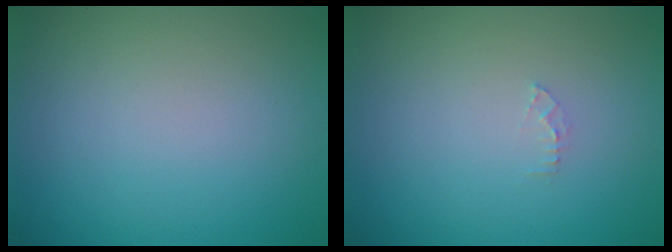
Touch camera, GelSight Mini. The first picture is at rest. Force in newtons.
{"total": 0.7, "press": 0.7, "slide": 0.1}